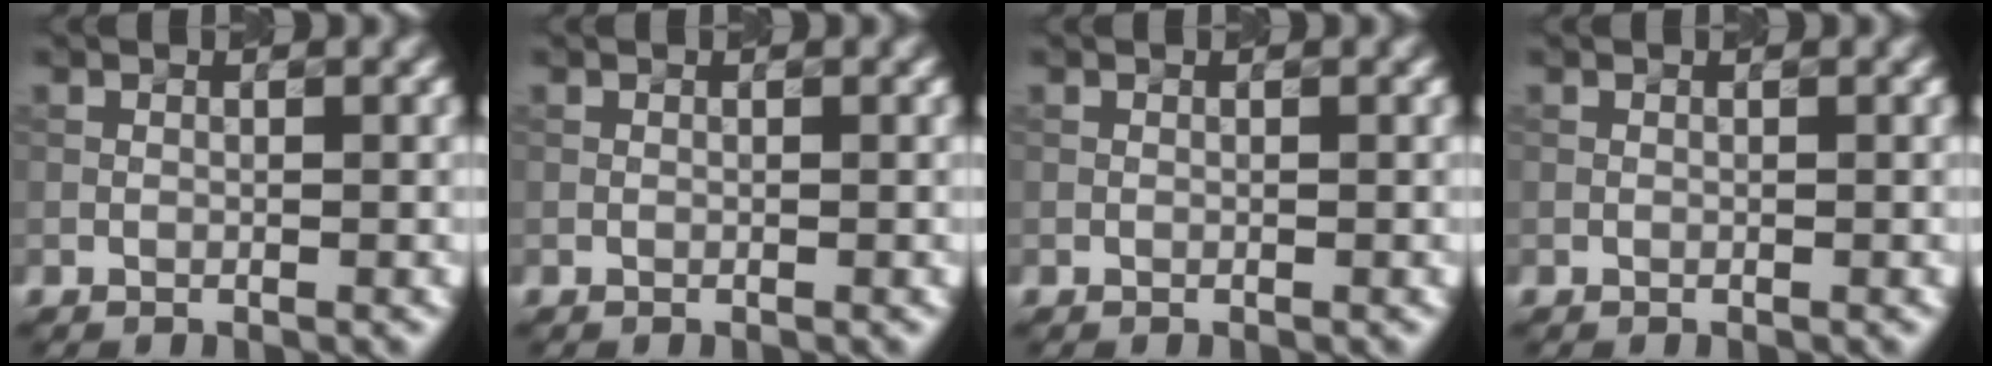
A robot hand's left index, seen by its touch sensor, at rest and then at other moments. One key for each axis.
{"total": 0.0}
{"total": 0.0}
{"total": 0.0}